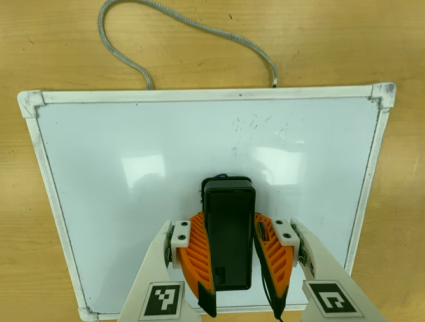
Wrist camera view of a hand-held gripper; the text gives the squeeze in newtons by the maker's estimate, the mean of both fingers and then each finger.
{"total": 11.5, "left": 11.0, "right": 12.0}